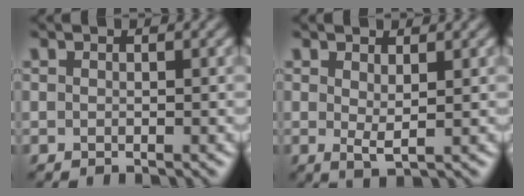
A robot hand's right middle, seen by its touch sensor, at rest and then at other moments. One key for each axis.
{"total": 1.6, "fx": 0.7, "fy": 0.3, "fz": 1.4, "tx": -0.027, "ty": -0.007, "tz": 0.015}